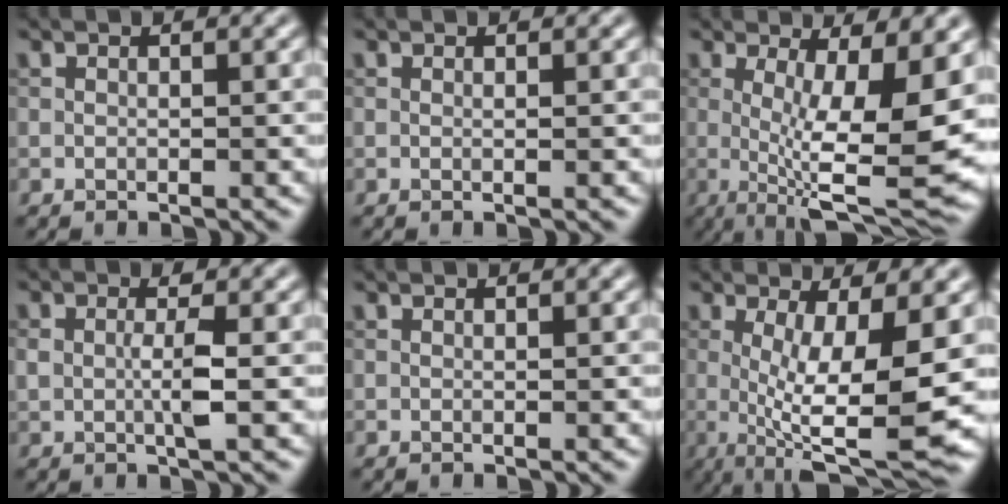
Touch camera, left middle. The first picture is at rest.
{"total": 0.6, "force": [0.1, 0.2, 0.5], "torque": [-0.008, 0.001, -0.001]}
{"total": 11.3, "force": [-0.7, 2.6, 11.0], "torque": [-0.170, -0.013, -0.003]}
{"total": 2.4, "force": [0.1, 0.7, 2.3], "torque": [-0.055, 0.001, 0.000]}
{"total": 0.0}
{"total": 9.4, "force": [-0.8, 2.2, 9.1], "torque": [-0.163, -0.018, -0.010]}